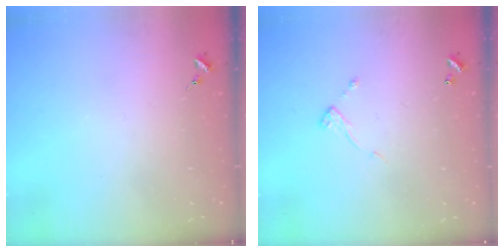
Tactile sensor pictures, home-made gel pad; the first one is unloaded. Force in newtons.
{"total": 5.3, "press": 5.3, "slide": 0.2}